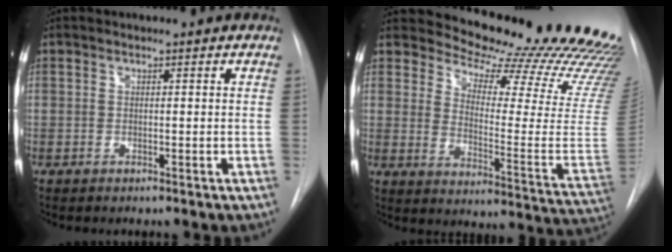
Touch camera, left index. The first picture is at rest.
{"total": 25.0, "force": [22.8, 4.0, 9.3], "torque": [-0.128, -0.129, 0.267]}